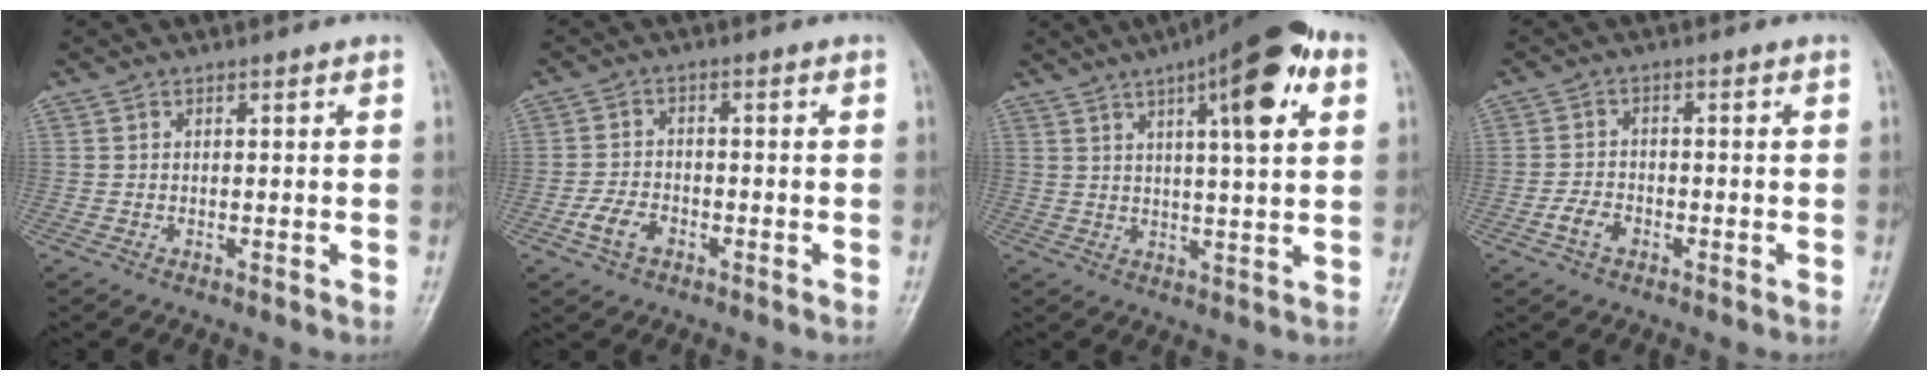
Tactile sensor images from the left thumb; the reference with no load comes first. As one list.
[{"total": 4.8, "force": [-2.4, 3.0, 2.9], "torque": [-0.053, 0.015, -0.047]}, {"total": 15.6, "force": [6.7, 3.6, 13.6], "torque": [-0.184, -0.002, 0.092]}, {"total": 3.8, "force": [-1.9, 2.5, 2.2], "torque": [-0.037, 0.014, -0.036]}]